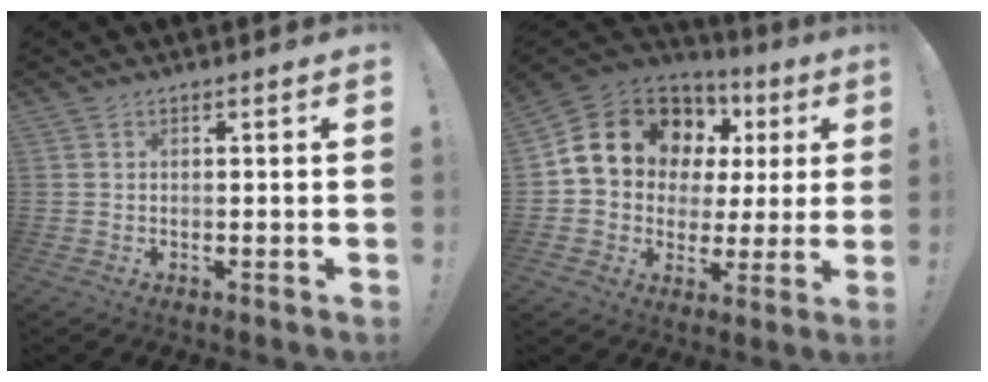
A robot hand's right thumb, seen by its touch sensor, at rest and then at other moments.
{"total": 15.0, "force": [7.5, 10.9, 7.0], "torque": [-0.110, -0.047, 0.155]}